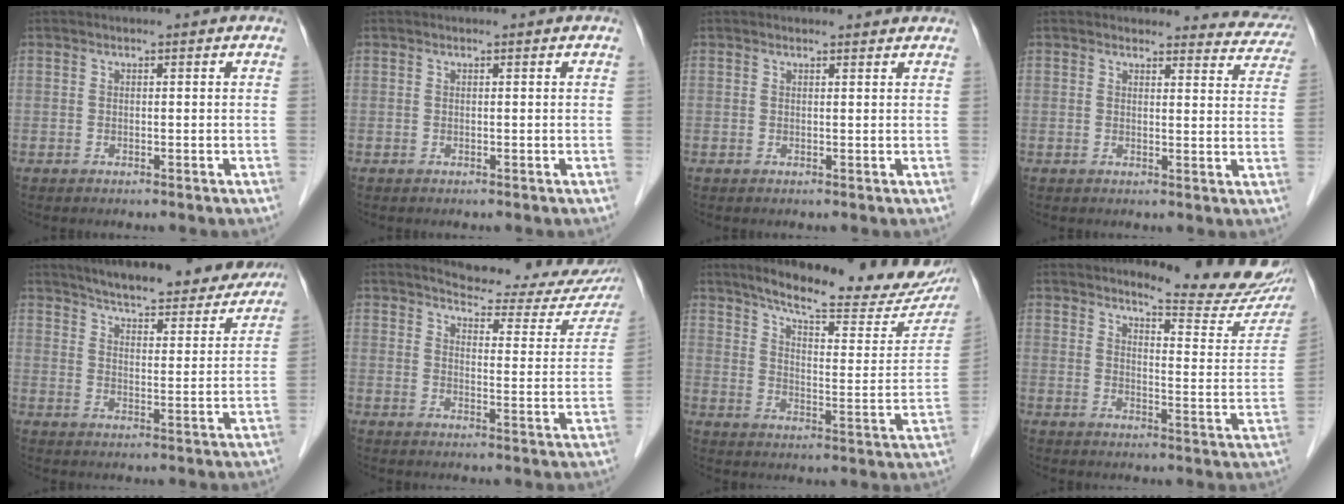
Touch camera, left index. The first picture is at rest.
{"total": 0.0}
{"total": 1.9, "force": [1.9, 0.3, 0.1], "torque": [-0.011, 0.002, 0.018]}
{"total": 8.6, "force": [8.3, 2.2, -0.4], "torque": [0.045, -0.033, 0.056]}
{"total": 21.1, "force": [19.0, 4.2, 8.1], "torque": [-0.106, -0.012, 0.242]}
{"total": 16.5, "force": [15.8, 3.0, 3.9], "torque": [-0.029, -0.058, 0.169]}
{"total": 23.5, "force": [19.5, 4.1, 12.5], "torque": [-0.172, -0.035, 0.250]}
{"total": 15.2, "force": [14.1, 1.6, 5.5], "torque": [-0.061, -0.080, 0.157]}